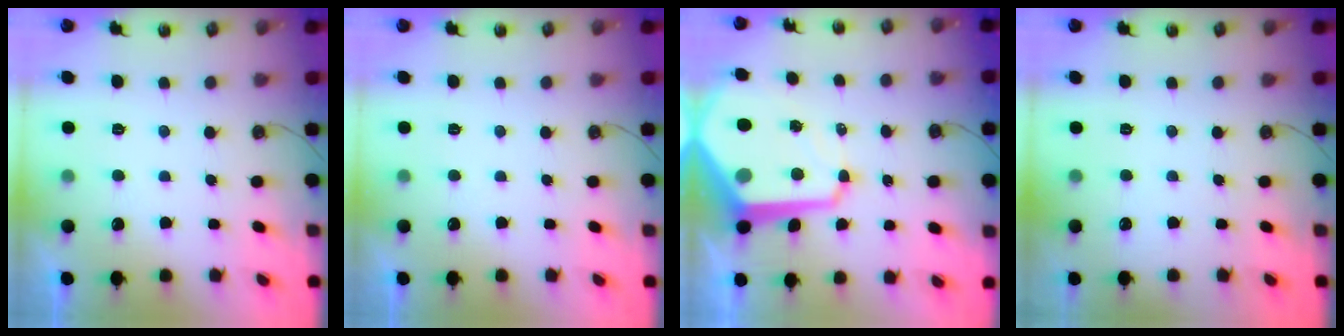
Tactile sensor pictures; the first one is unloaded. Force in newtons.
{"total": 0.0}
{"total": 16.0, "press": 15.9, "slide": 1.4}
{"total": 0.0}